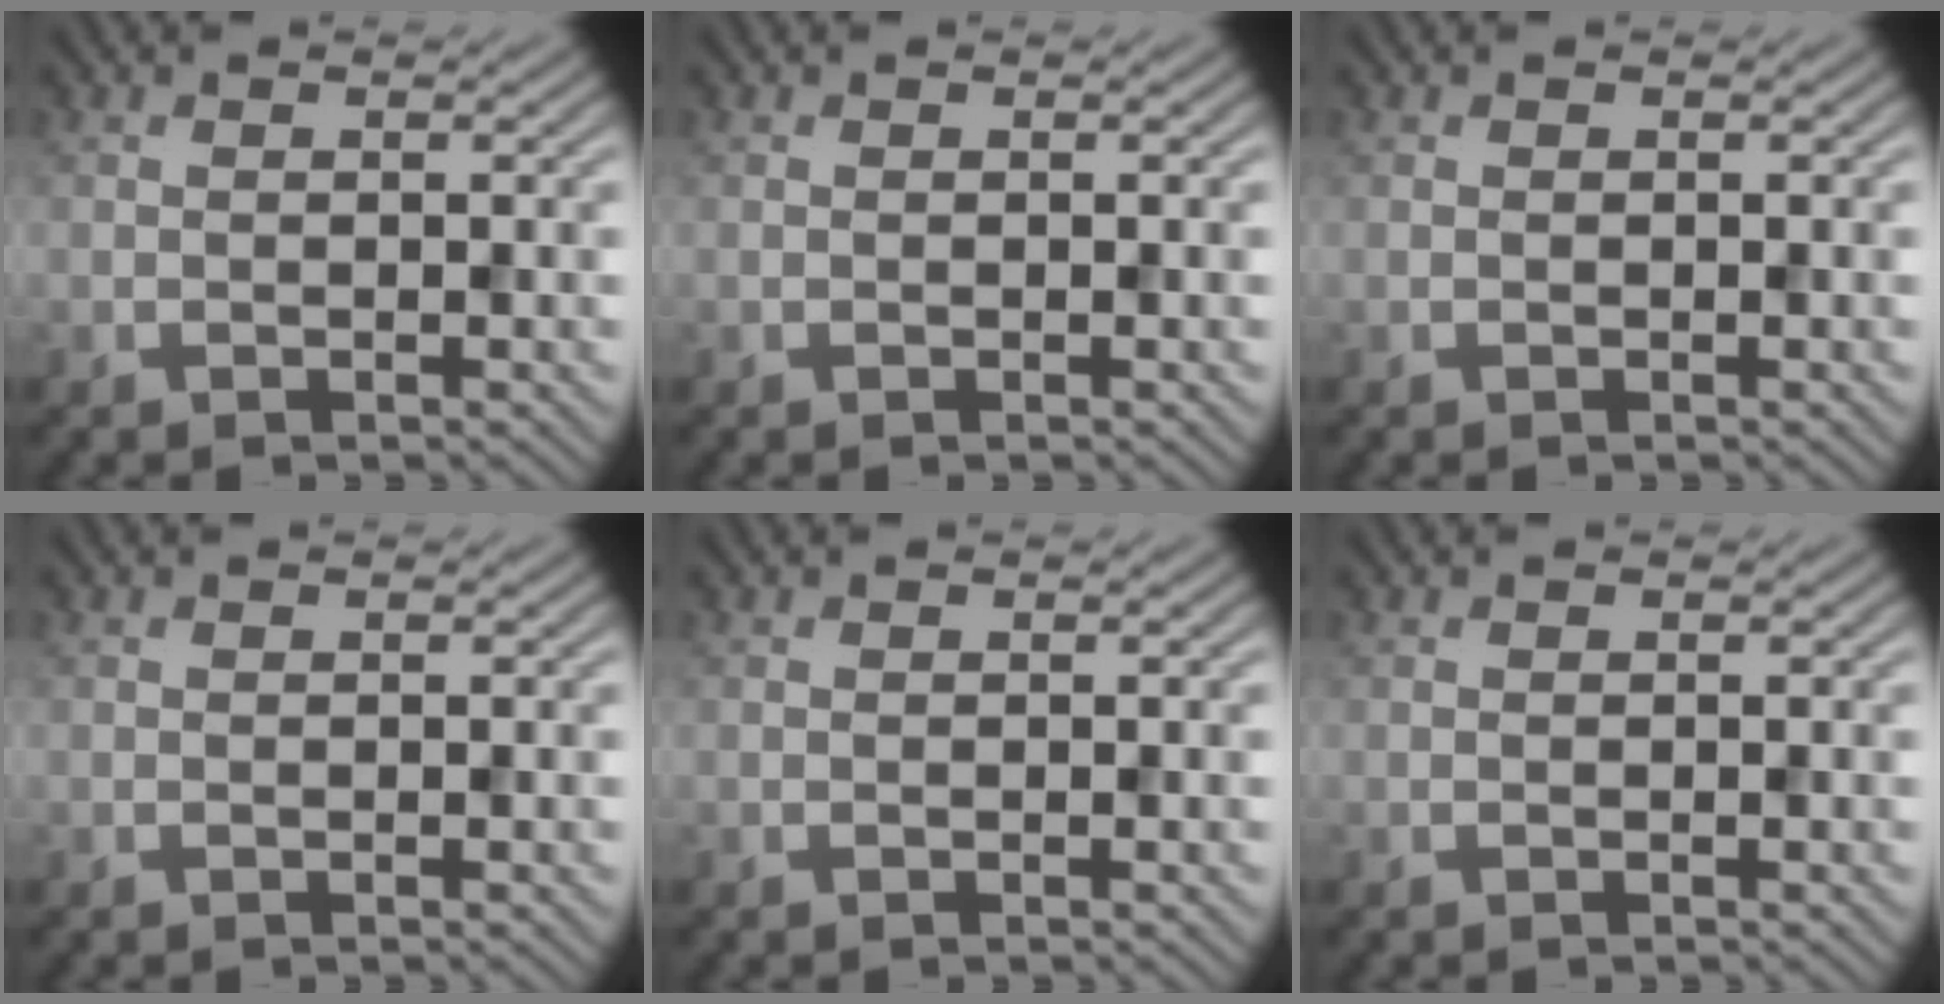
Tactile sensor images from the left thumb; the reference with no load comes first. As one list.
[{"total": 0.0}, {"total": 0.0}, {"total": 0.0}, {"total": 0.0}, {"total": 0.0}]